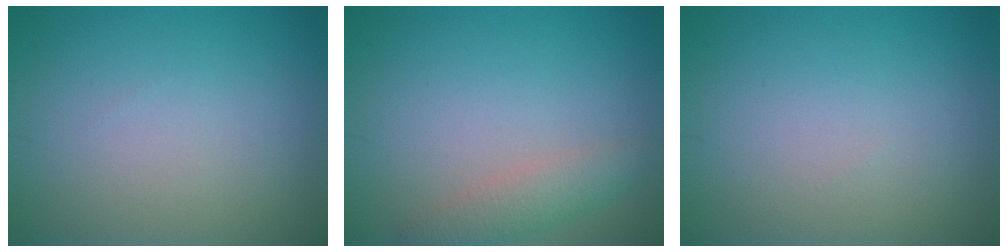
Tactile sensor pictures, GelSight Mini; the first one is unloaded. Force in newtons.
{"total": 2.4, "press": 2.4, "slide": 0.2}
{"total": 0.0}